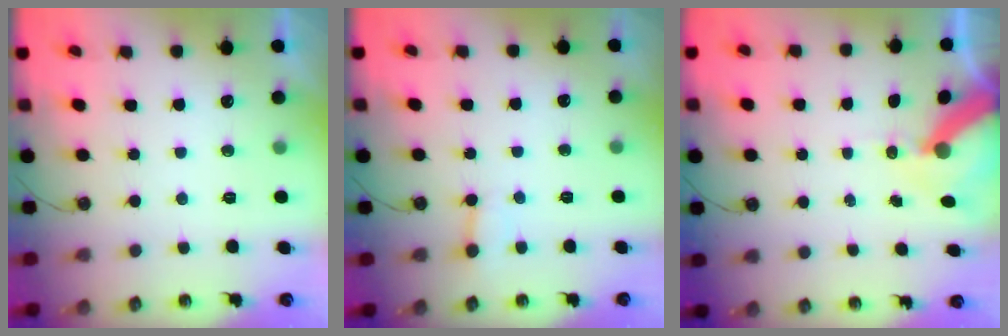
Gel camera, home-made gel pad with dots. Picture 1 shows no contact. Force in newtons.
{"total": 2.9, "press": 2.9, "slide": 0.3}
{"total": 10.3, "press": 10.2, "slide": 1.4}